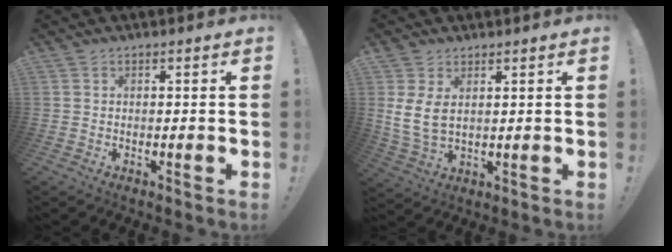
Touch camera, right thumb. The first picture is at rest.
{"total": 7.3, "force": [2.6, 3.9, 5.7], "torque": [-0.108, -0.013, 0.054]}